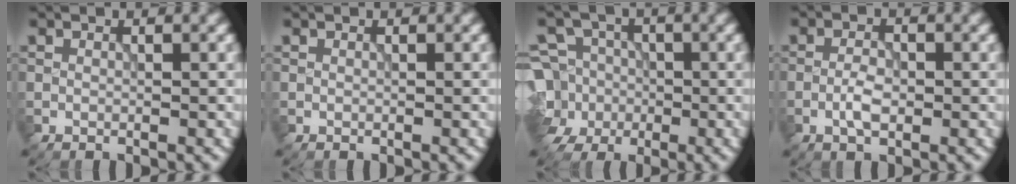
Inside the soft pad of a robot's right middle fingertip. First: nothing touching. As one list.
[{"total": 0.0}, {"total": 7.9, "force": [-2.3, 7.0, 3.0], "torque": [-0.058, 0.009, -0.069]}, {"total": 2.2, "force": [-0.7, 1.0, 1.9], "torque": [-0.034, 0.002, -0.019]}]